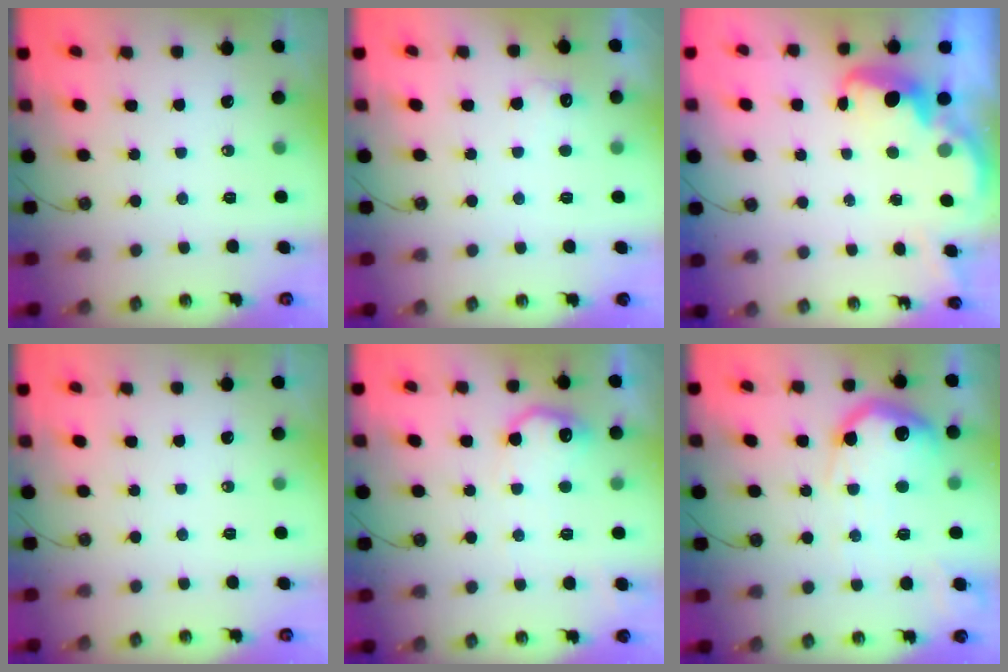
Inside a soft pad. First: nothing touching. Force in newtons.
{"total": 4.7, "press": 4.5, "slide": 1.3}
{"total": 2.7, "press": 2.6, "slide": 0.4}
{"total": 0.0}
{"total": 11.6, "press": 11.6, "slide": 0.4}
{"total": 18.9, "press": 18.8, "slide": 1.5}